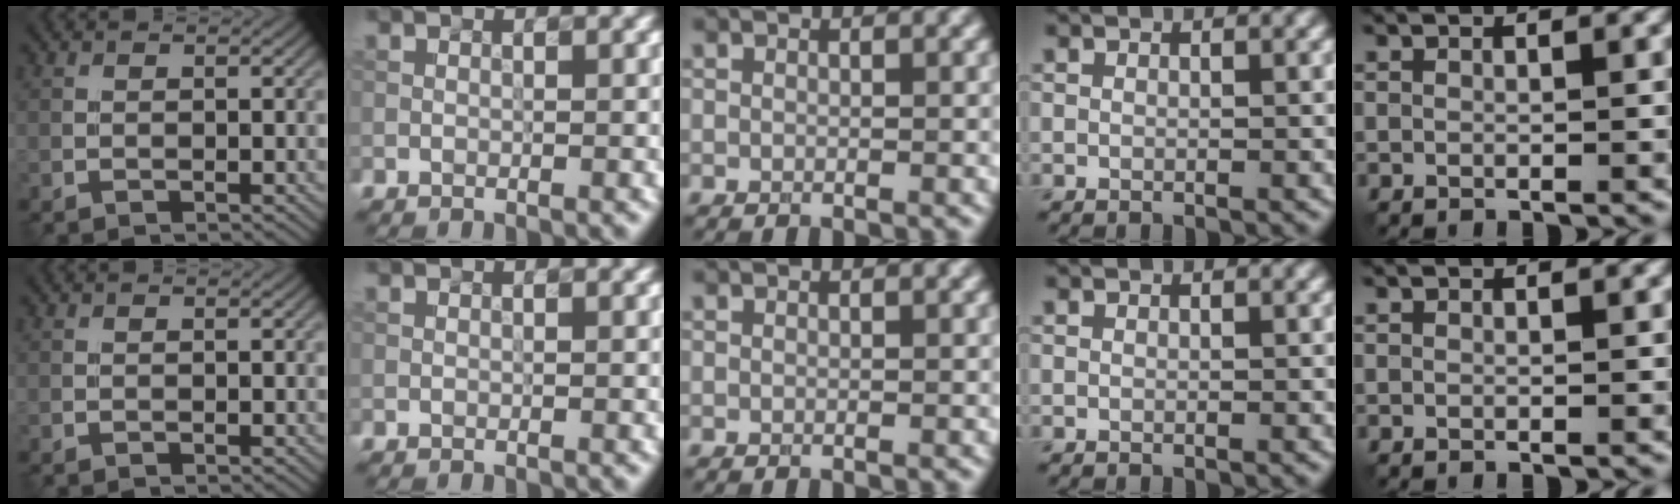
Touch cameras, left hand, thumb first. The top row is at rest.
{}